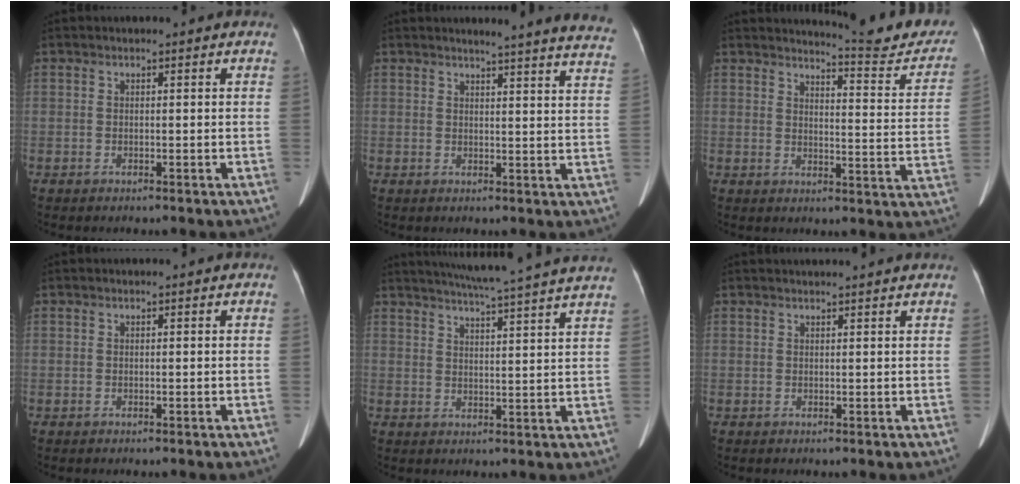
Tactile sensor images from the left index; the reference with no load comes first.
{"total": 16.5, "force": [15.6, -0.1, 5.6], "torque": [-0.065, -0.076, 0.159]}
{"total": 12.6, "force": [12.2, 0.5, 3.0], "torque": [-0.027, -0.064, 0.133]}
{"total": 0.0}
{"total": 18.0, "force": [16.0, -1.3, 8.0], "torque": [-0.136, -0.015, 0.202]}
{"total": 5.1, "force": [4.9, -0.3, 1.5], "torque": [-0.016, 0.024, 0.054]}